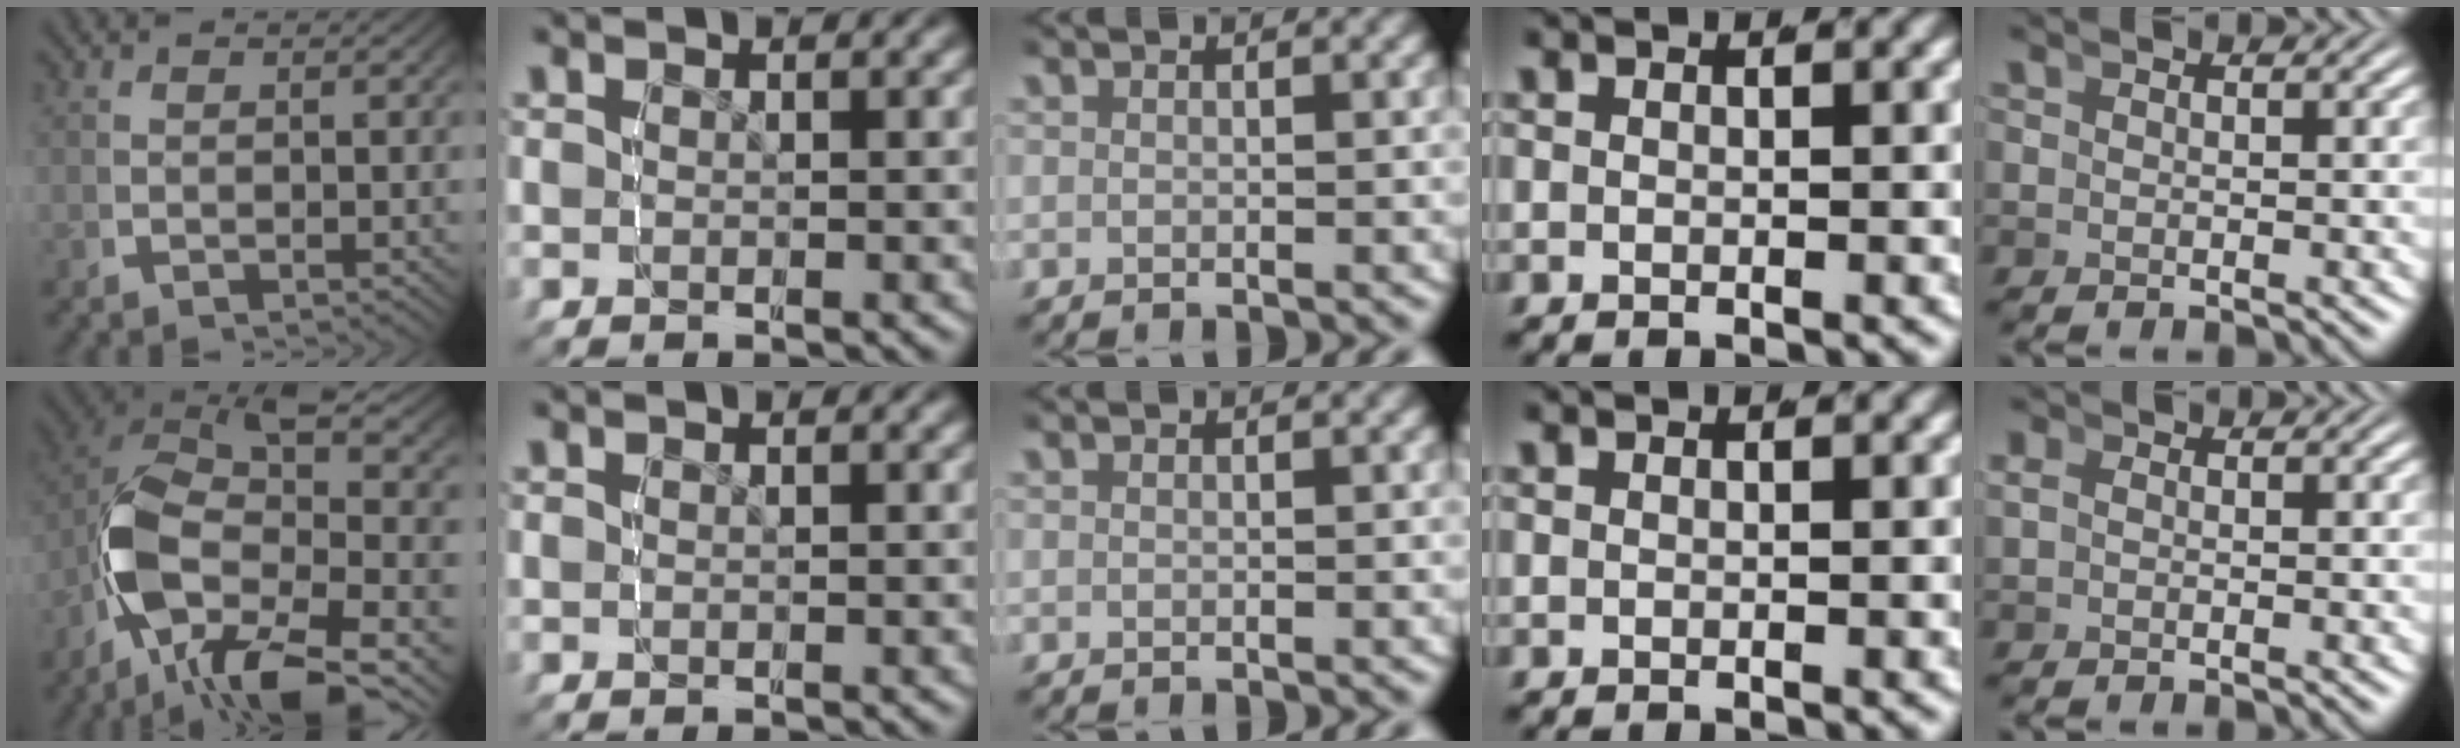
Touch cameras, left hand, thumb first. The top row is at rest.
{"thumb": {"total": 16.6, "force": [-1.8, 9.5, 13.4], "torque": [-0.273, -0.048, -0.004]}, "little": {"total": 0.5, "force": [0.1, 0.3, 0.4], "torque": [-0.013, -0.005, 0.007]}}